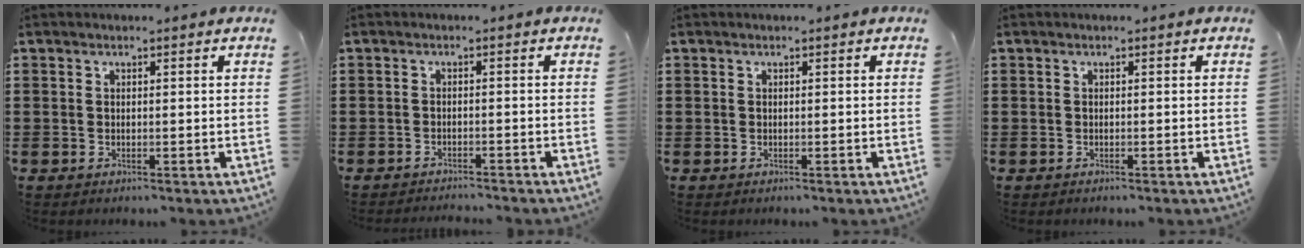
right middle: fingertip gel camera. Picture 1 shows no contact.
{"total": 1.6, "force": [-1.6, -0.1, -0.1], "torque": [-0.004, 0.000, -0.034]}
{"total": 0.0}
{"total": 0.0}